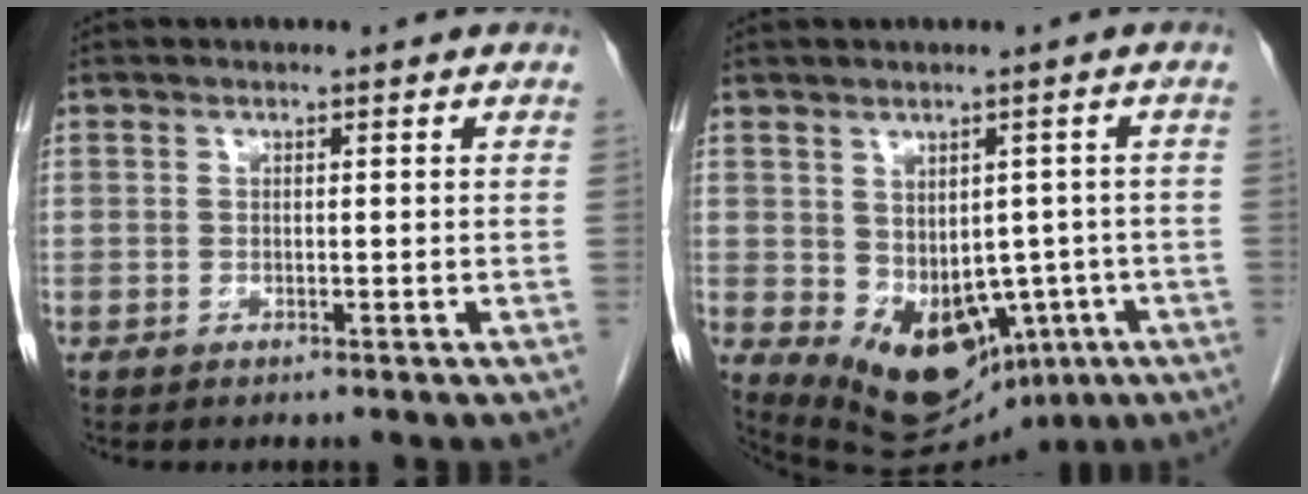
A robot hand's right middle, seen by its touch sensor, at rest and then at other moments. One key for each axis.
{"total": 13.9, "fx": -6.0, "fy": 8.5, "fz": 9.2, "tx": -0.131, "ty": 0.000, "tz": -0.064}